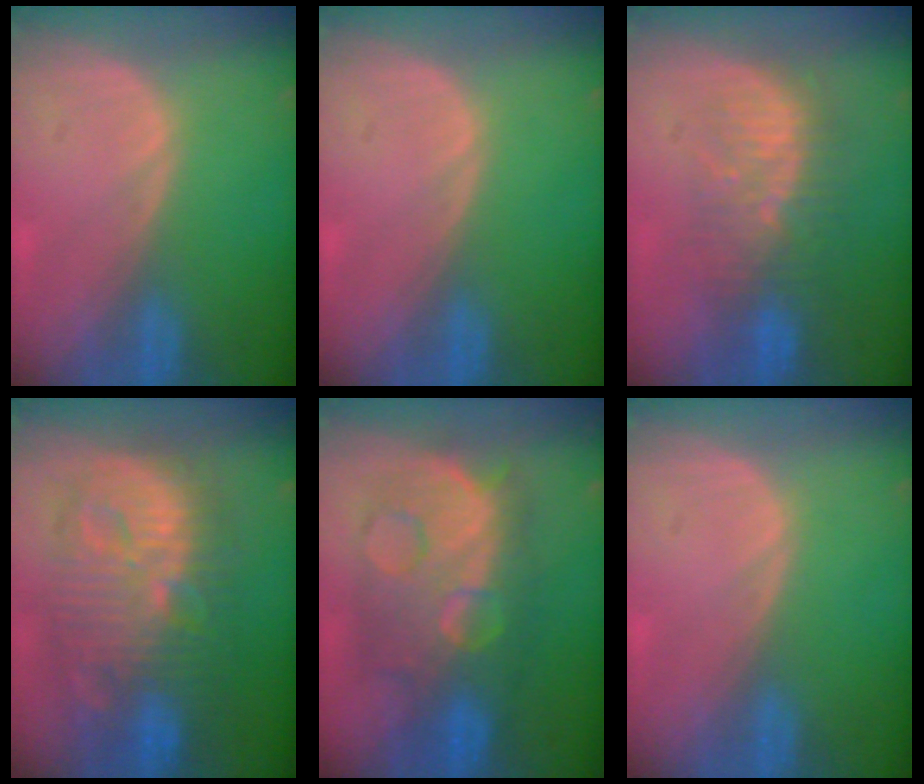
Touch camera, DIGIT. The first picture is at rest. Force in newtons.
{"total": 0.0}
{"total": 8.3, "press": 7.8, "slide": 2.9}
{"total": 13.1, "press": 13.1, "slide": 1.3}
{"total": 11.7, "press": 11.6, "slide": 1.1}
{"total": 0.0}